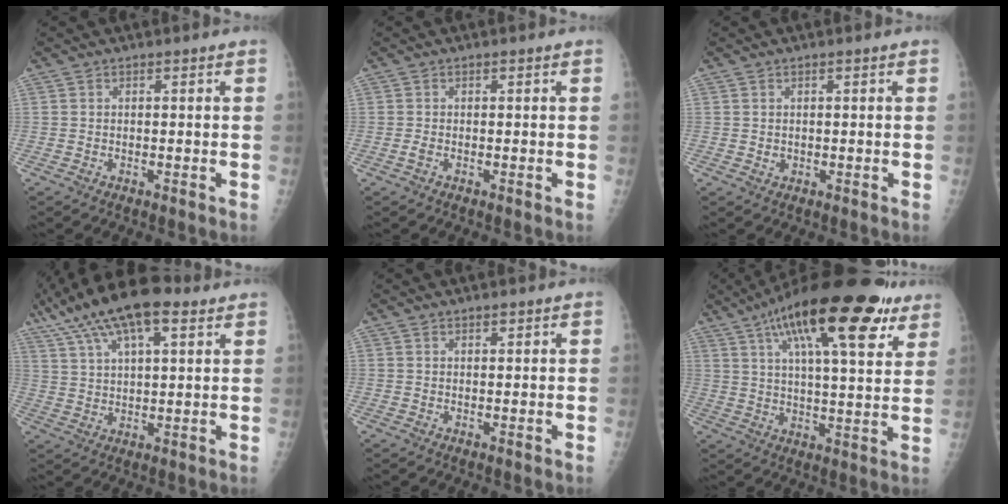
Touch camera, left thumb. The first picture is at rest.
{"total": 0.7, "force": [-0.2, 0.3, 0.6], "torque": [-0.013, -0.003, -0.005]}
{"total": 0.9, "force": [0.1, 0.8, 0.4], "torque": [-0.001, 0.000, 0.006]}
{"total": 18.4, "force": [10.6, 7.2, 13.2], "torque": [-0.234, 0.015, 0.185]}
{"total": 1.0, "force": [0.8, 0.4, 0.5], "torque": [-0.003, -0.004, 0.012]}
{"total": 24.1, "force": [13.3, 7.4, 18.6], "torque": [-0.273, -0.016, 0.202]}